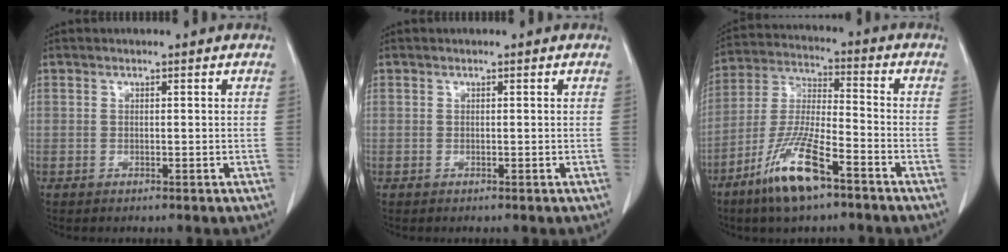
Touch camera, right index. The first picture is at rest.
{"total": 0.0}
{"total": 12.7, "force": [-7.8, 2.2, 9.8], "torque": [-0.206, -0.020, -0.148]}